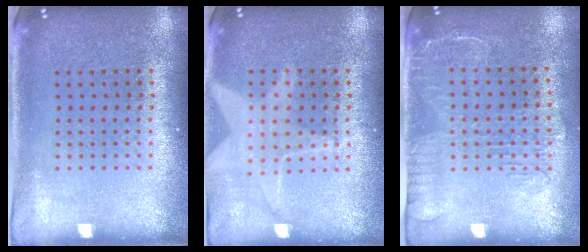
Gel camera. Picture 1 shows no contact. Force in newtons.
{"total": 1.3, "press": 1.2, "slide": 0.4}
{"total": 1.7, "press": 1.3, "slide": 1.0}